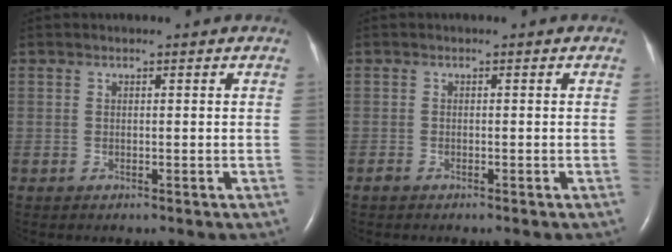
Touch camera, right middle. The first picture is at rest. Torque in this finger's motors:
{"motor_torque": [-0.16, -0.06, -0.14, -0.01]}